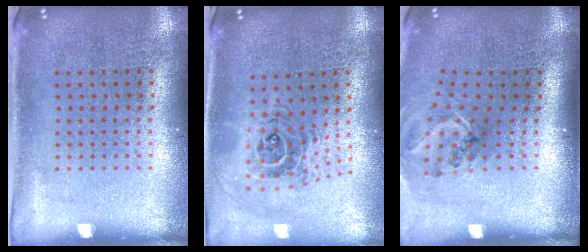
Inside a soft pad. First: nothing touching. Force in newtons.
{"total": 1.2, "press": 1.1, "slide": 0.5}
{"total": 1.3, "press": 1.1, "slide": 0.7}